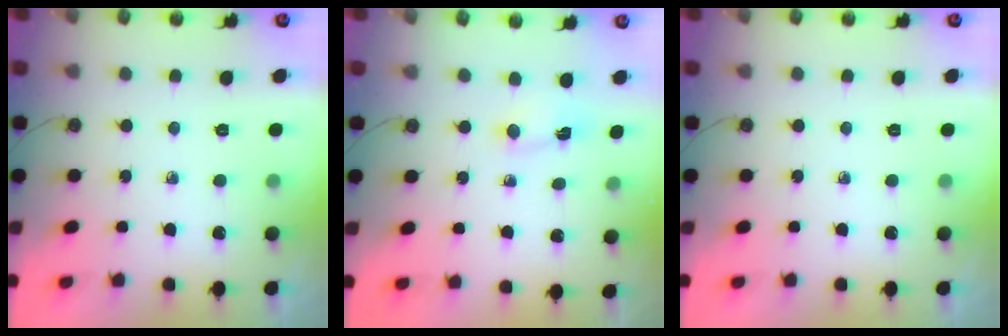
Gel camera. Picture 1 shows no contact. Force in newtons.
{"total": 1.6, "press": 1.3, "slide": 0.9}
{"total": 0.0}